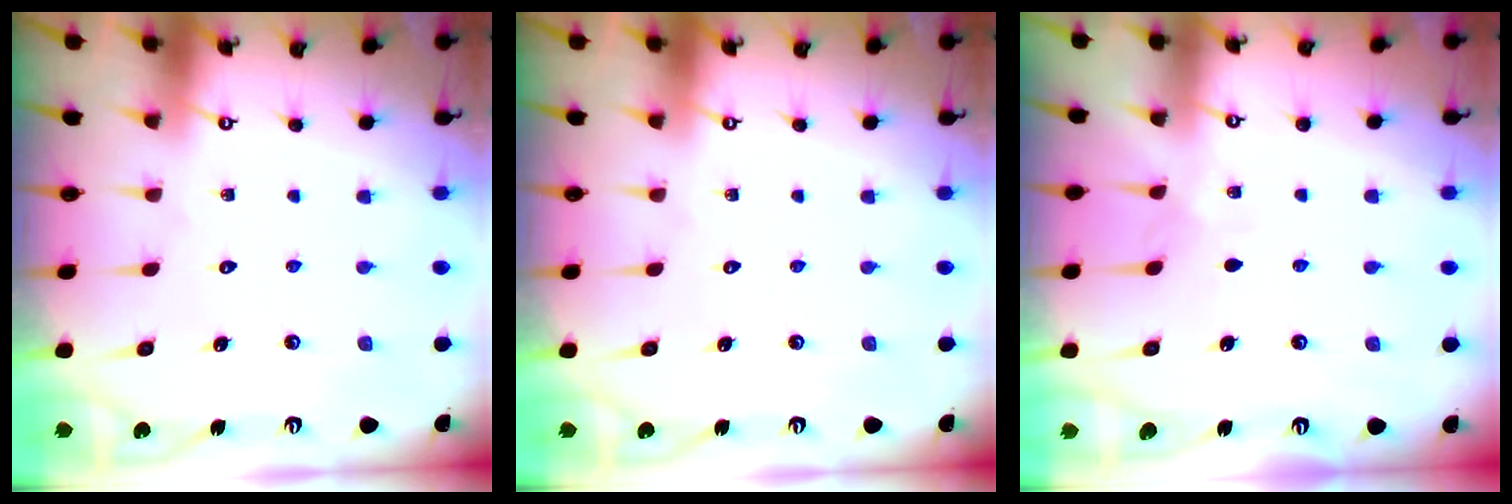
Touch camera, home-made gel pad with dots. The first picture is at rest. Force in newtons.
{"total": 0.0}
{"total": 3.2, "press": 3.2, "slide": 0.5}